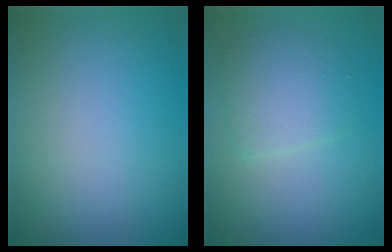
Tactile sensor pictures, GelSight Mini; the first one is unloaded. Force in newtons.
{"total": 3.2, "press": 3.2, "slide": 0.0}